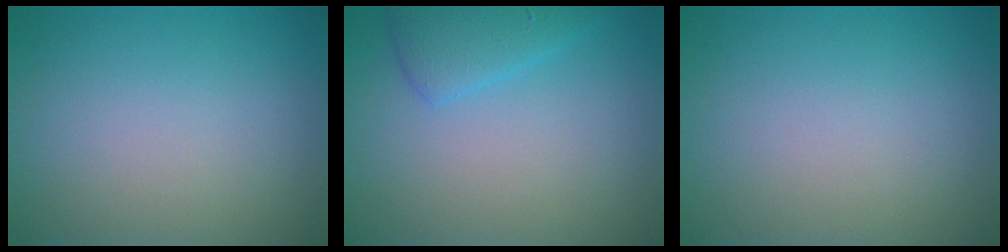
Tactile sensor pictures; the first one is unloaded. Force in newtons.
{"total": 2.5, "press": 2.5, "slide": 0.2}
{"total": 0.0}